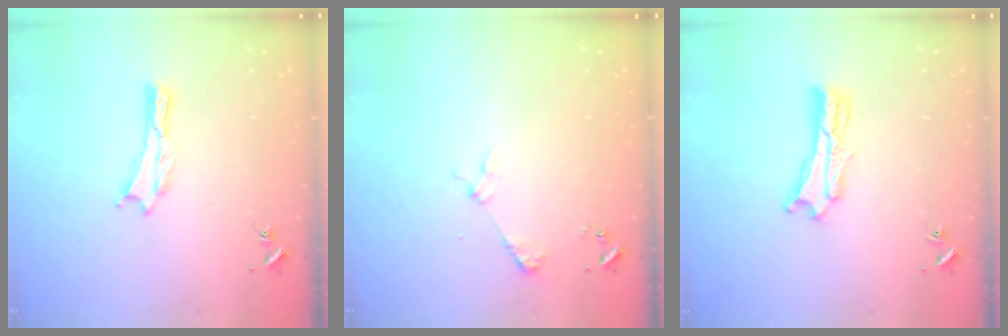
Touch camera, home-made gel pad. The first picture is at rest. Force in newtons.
{"total": 2.2, "press": 2.2, "slide": 0.2}
{"total": 2.5, "press": 2.5, "slide": 0.1}